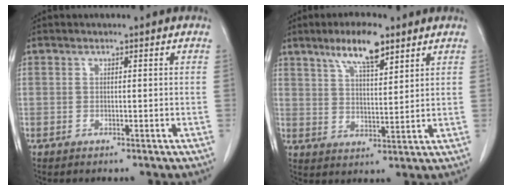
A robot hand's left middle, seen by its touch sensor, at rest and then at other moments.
{"total": 8.4, "force": [5.6, 1.8, 5.9], "torque": [-0.110, 0.005, 0.101]}